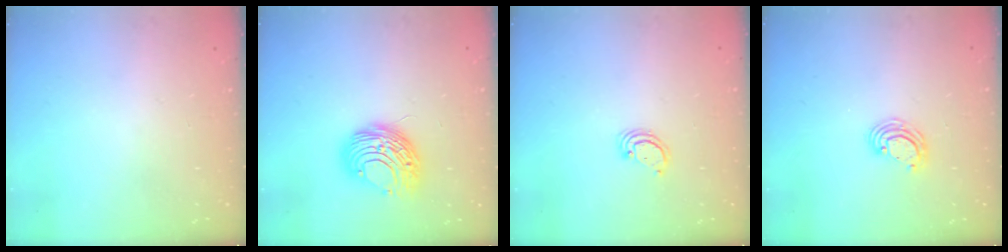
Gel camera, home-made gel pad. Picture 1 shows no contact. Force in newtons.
{"total": 10.1, "press": 10.1, "slide": 0.8}
{"total": 2.3, "press": 2.3, "slide": 0.2}
{"total": 4.8, "press": 4.8, "slide": 0.2}